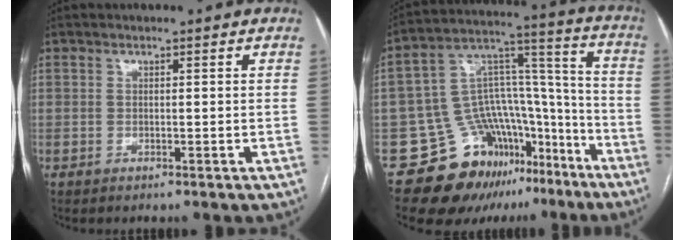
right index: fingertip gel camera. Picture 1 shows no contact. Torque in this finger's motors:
{"motor_torque": [-0.03, -0.33, -0.54, -0.21]}